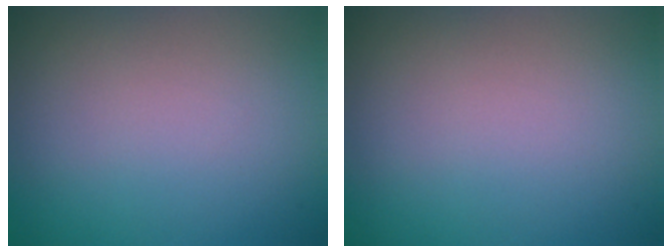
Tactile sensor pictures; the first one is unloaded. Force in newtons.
{"total": 0.0}